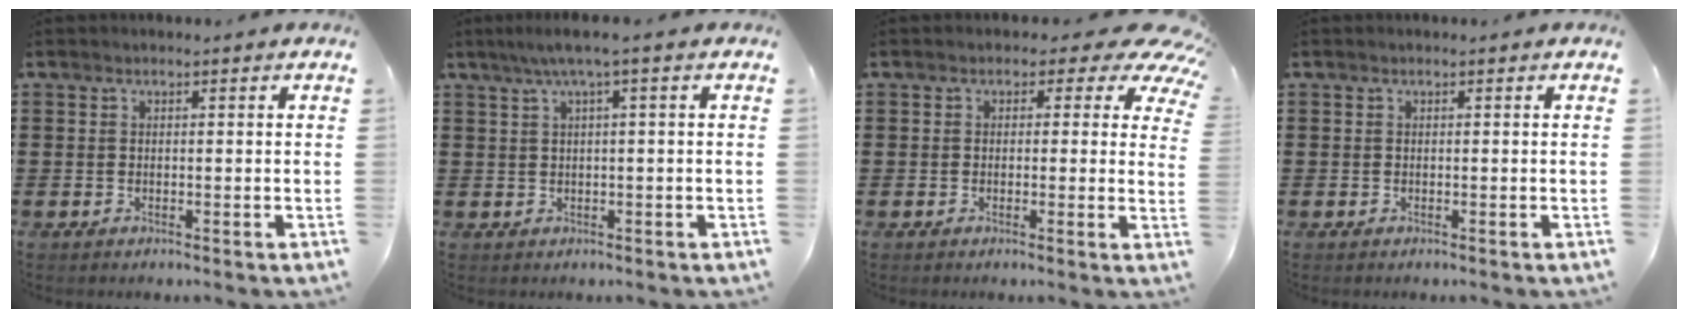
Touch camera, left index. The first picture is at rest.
{"total": 2.7, "force": [0.6, -0.1, 2.6], "torque": [-0.048, -0.001, 0.008]}
{"total": 3.7, "force": [1.8, 2.2, 2.4], "torque": [-0.036, -0.009, 0.024]}
{"total": 0.0}